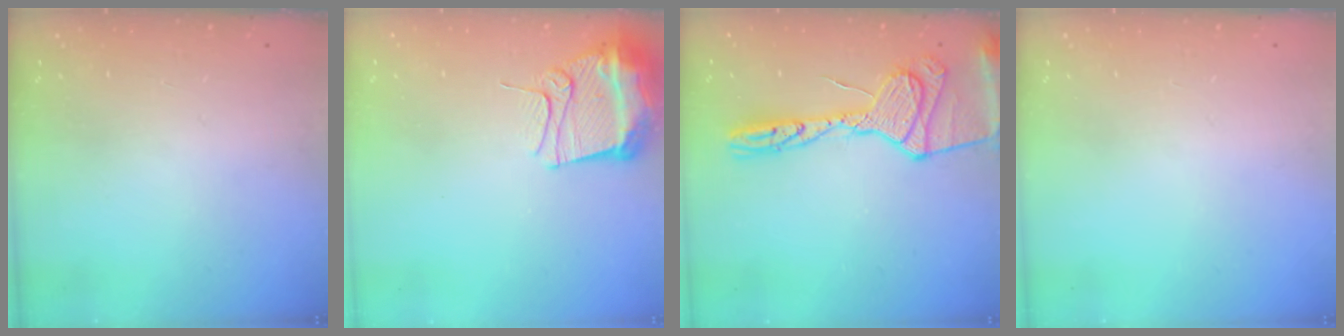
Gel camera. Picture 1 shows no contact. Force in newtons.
{"total": 12.1, "press": 12.0, "slide": 1.4}
{"total": 18.9, "press": 18.8, "slide": 1.9}
{"total": 0.0}